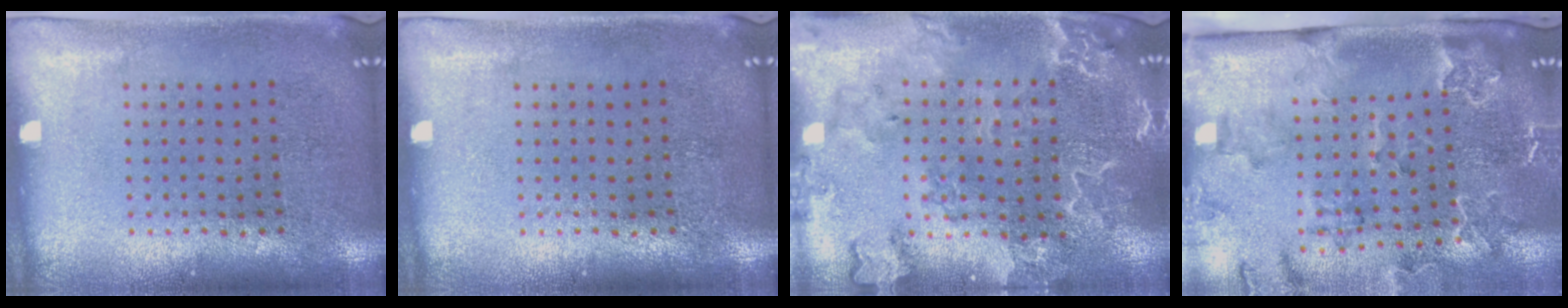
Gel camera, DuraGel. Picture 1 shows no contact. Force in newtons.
{"total": 0.0}
{"total": 2.7, "press": 2.6, "slide": 0.8}
{"total": 2.3, "press": 2.3, "slide": 0.4}